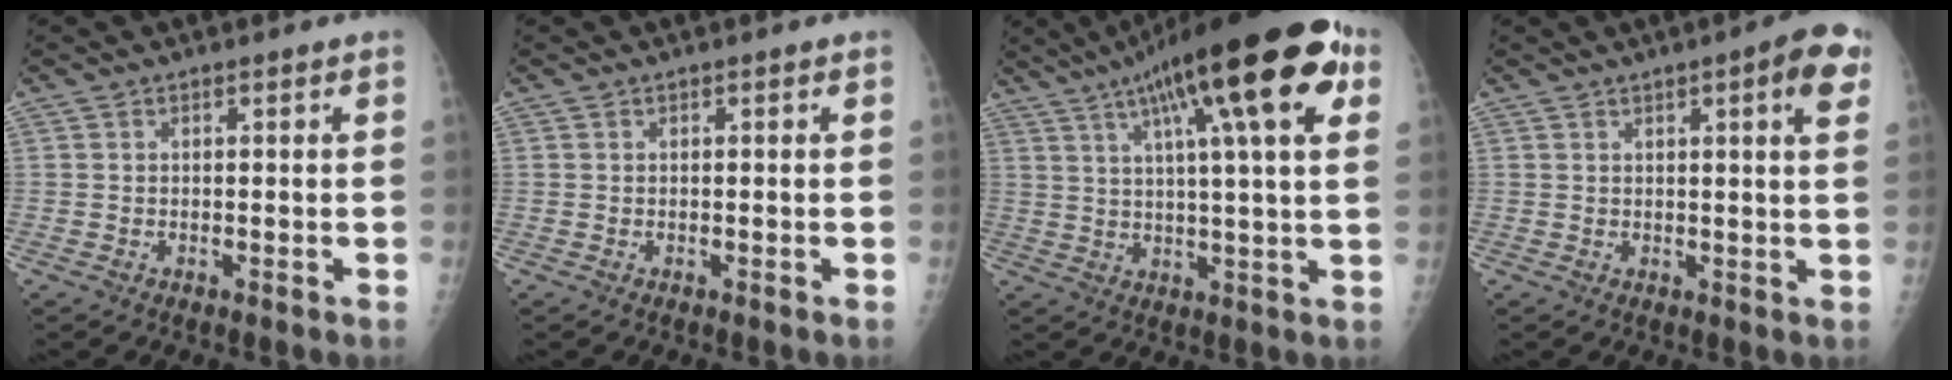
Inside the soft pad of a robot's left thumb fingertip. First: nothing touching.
{"total": 0.0}
{"total": 23.1, "force": [10.5, 5.1, 19.9], "torque": [-0.300, 0.008, 0.154]}
{"total": 7.4, "force": [3.2, 1.2, 6.5], "torque": [-0.074, -0.006, 0.035]}